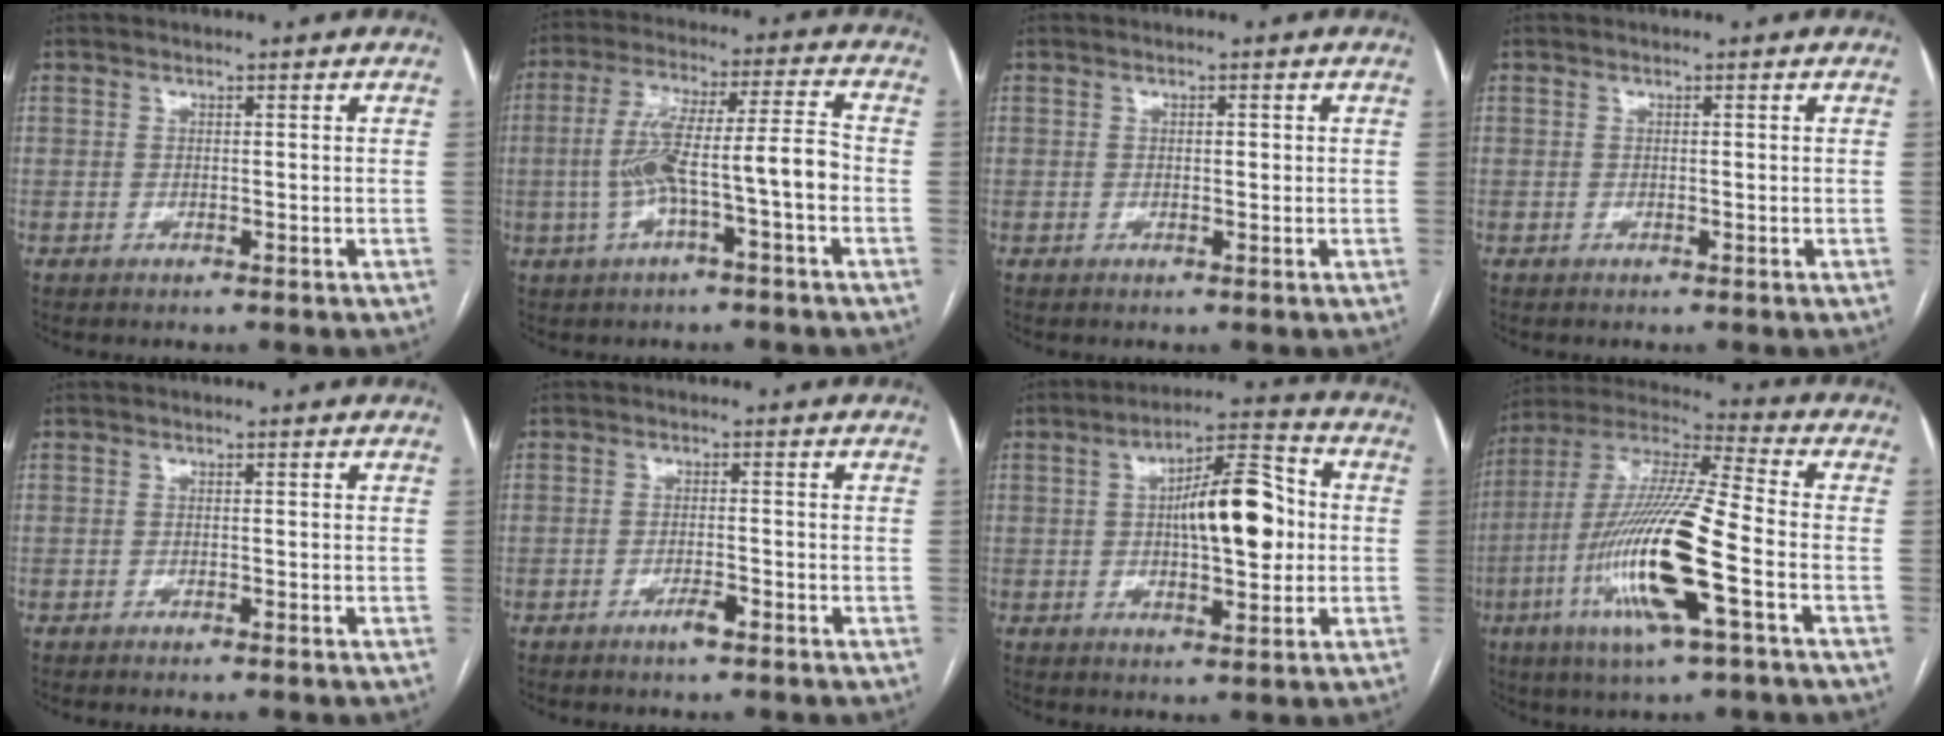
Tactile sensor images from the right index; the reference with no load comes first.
{"total": 11.3, "force": [-2.4, 0.8, 11.0], "torque": [-0.206, 0.033, -0.041]}
{"total": 1.0, "force": [0.2, 0.4, 0.9], "torque": [-0.014, 0.001, 0.004]}
{"total": 0.0}
{"total": 0.6, "force": [-0.4, -0.2, 0.3], "torque": [-0.005, 0.001, -0.009]}
{"total": 2.2, "force": [-1.4, 0.2, 1.6], "torque": [-0.029, 0.000, -0.024]}
{"total": 12.4, "force": [0.7, 3.8, 11.8], "torque": [-0.189, 0.027, 0.013]}
{"total": 19.1, "force": [-5.9, 1.3, 18.1], "torque": [-0.377, -0.016, -0.114]}